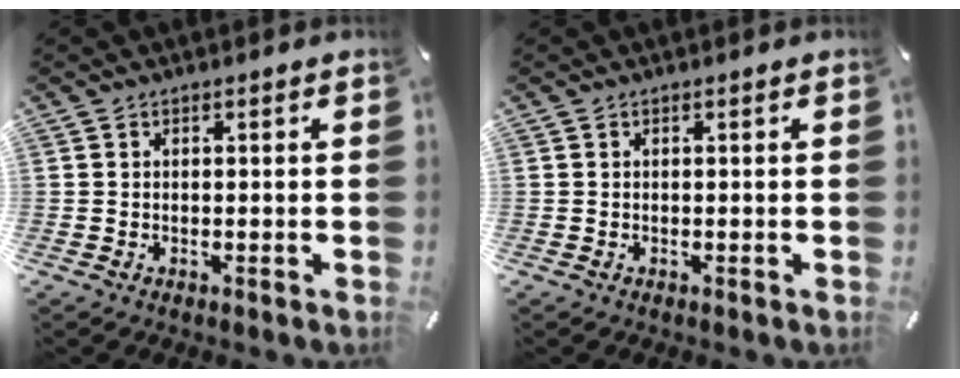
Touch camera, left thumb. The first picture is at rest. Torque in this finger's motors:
{"motor_torque": [0.00, 0.00, 0.01, 0.01, 0.00]}